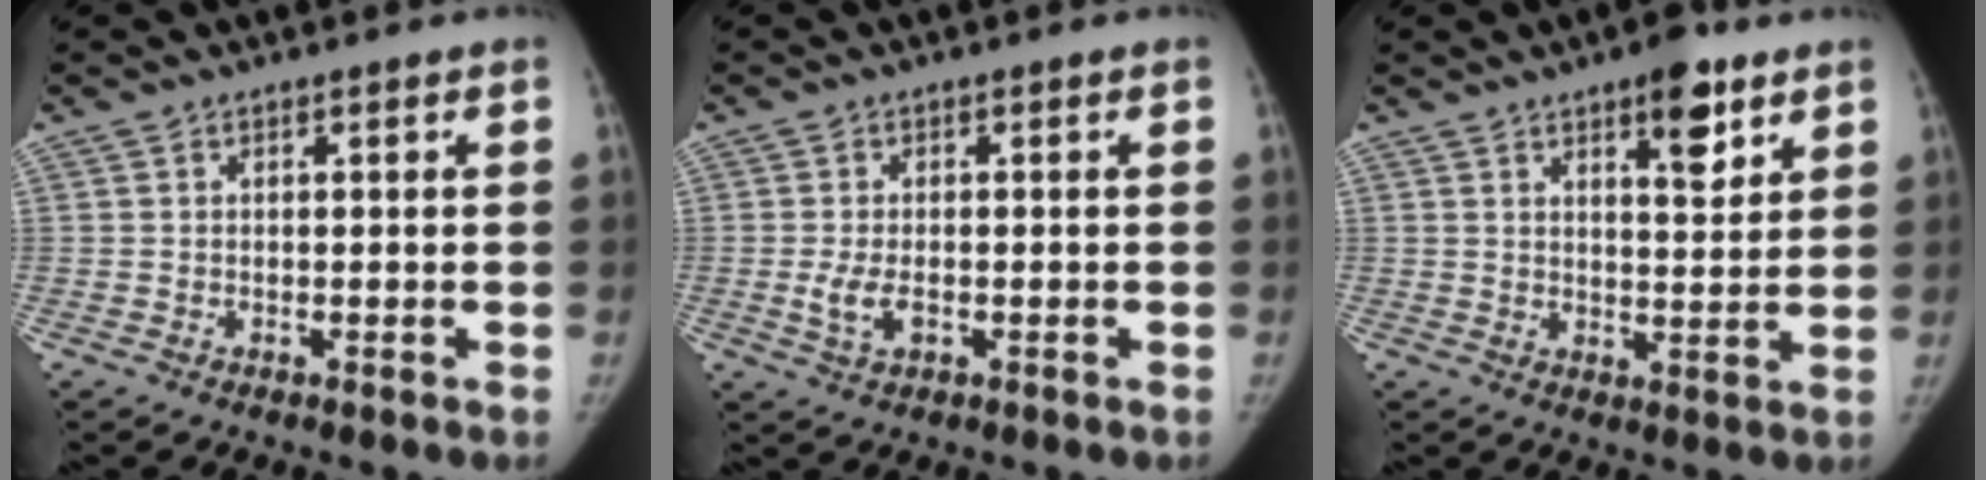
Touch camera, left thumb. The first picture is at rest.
{"total": 3.8, "force": [-0.8, 2.1, 3.1], "torque": [-0.067, -0.004, -0.014]}
{"total": 7.9, "force": [4.7, 2.8, 5.7], "torque": [-0.061, -0.026, 0.064]}